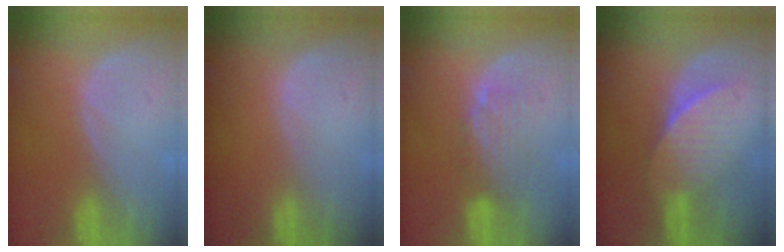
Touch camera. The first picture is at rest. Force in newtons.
{"total": 0.0}
{"total": 5.1, "press": 4.4, "slide": 2.6}
{"total": 7.5, "press": 6.6, "slide": 3.6}